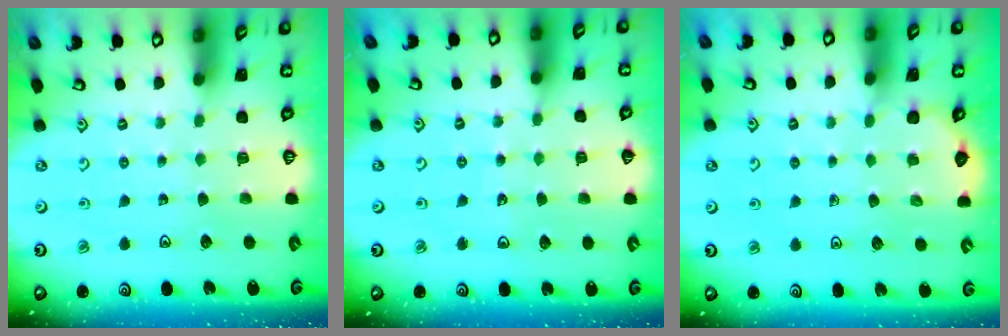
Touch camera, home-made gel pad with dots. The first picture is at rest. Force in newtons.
{"total": 5.1, "press": 4.4, "slide": 2.6}
{"total": 2.0, "press": 2.0, "slide": 0.2}